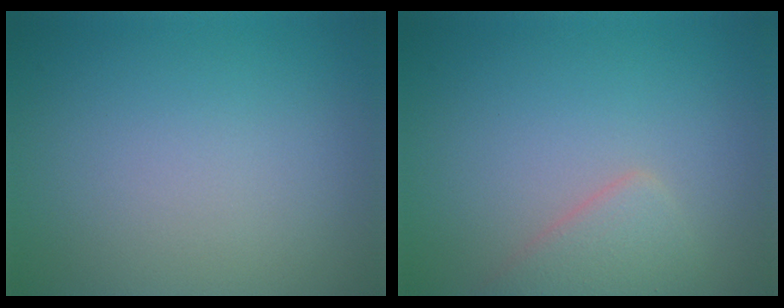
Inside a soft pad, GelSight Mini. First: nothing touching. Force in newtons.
{"total": 2.6, "press": 2.6, "slide": 0.0}